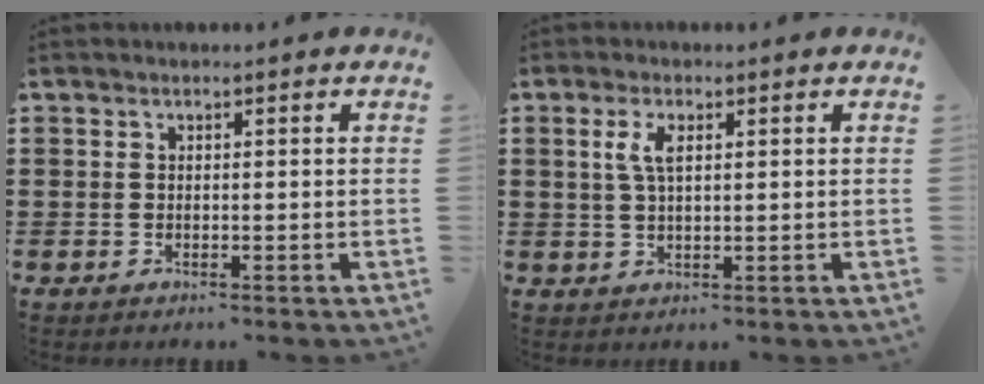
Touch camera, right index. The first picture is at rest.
{"total": 3.7, "force": [1.0, 1.4, 3.2], "torque": [-0.068, 0.009, 0.015]}